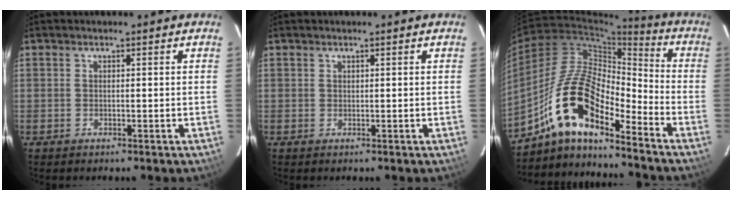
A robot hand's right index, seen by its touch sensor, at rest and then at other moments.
{"total": 0.0}
{"total": 16.1, "force": [-10.7, 4.9, 11.0], "torque": [-0.207, 0.011, -0.212]}